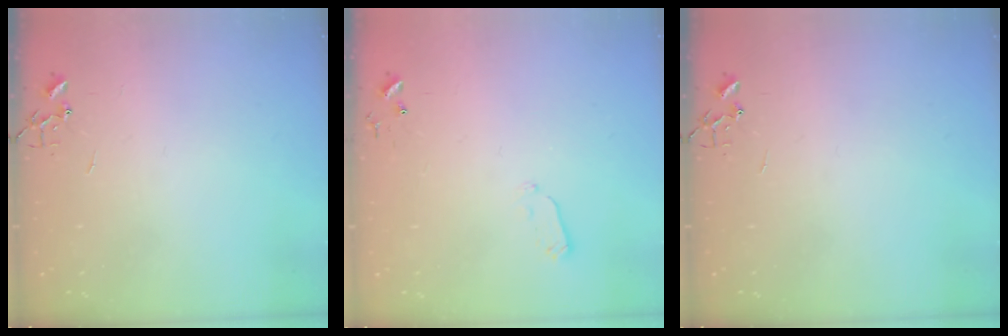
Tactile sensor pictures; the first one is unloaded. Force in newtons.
{"total": 4.0, "press": 3.9, "slide": 0.9}
{"total": 0.0}